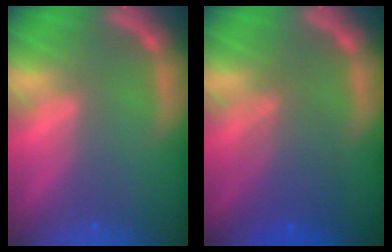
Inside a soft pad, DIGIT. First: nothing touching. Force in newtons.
{"total": 5.1}